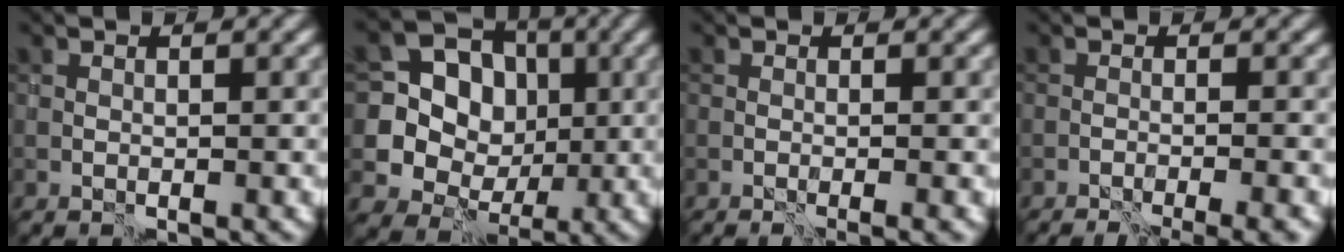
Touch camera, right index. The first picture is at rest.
{"total": 11.9, "force": [1.2, 11.3, 3.7], "torque": [-0.119, 0.032, 0.011]}
{"total": 1.5, "force": [-1.0, -0.6, 0.9], "torque": [-0.005, 0.003, -0.018]}
{"total": 7.0, "force": [-6.3, 0.9, 3.0], "torque": [-0.020, 0.003, -0.074]}